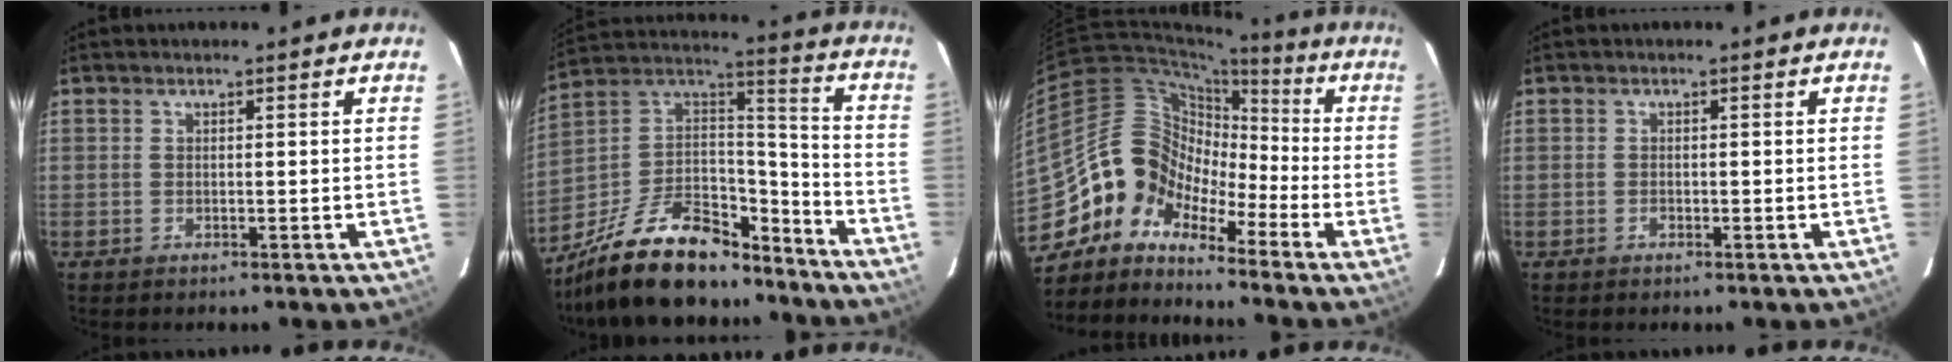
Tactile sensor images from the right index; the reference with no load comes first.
{"total": 25.2, "force": [-18.9, 10.5, 13.0], "torque": [-0.260, 0.019, -0.298]}
{"total": 9.2, "force": [-6.9, 5.9, 1.4], "torque": [-0.022, 0.042, -0.159]}
{"total": 0.8, "force": [-0.4, 0.6, 0.3], "torque": [-0.004, 0.002, -0.007]}